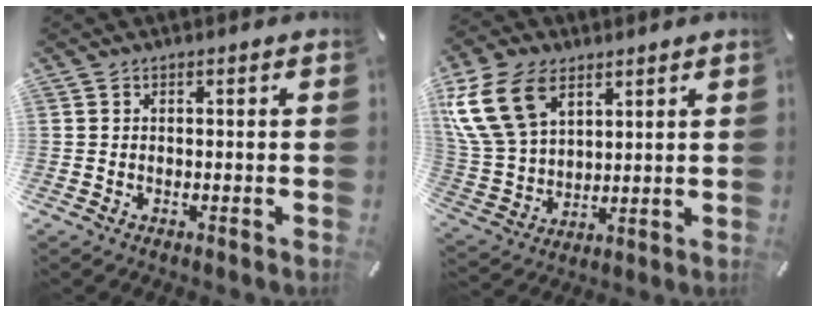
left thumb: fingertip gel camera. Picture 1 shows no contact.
{"total": 16.0, "force": [7.5, 11.0, 8.9], "torque": [-0.236, -0.018, 0.139]}